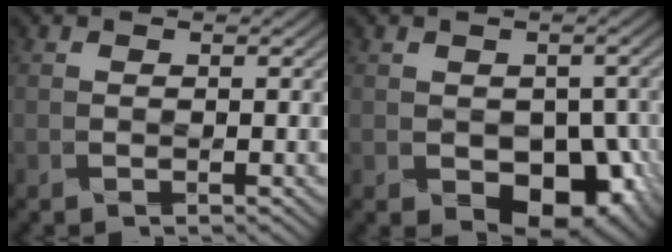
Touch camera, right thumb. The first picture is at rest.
{"total": 8.1, "force": [-2.5, 6.1, 4.7], "torque": [-0.064, -0.013, -0.045]}